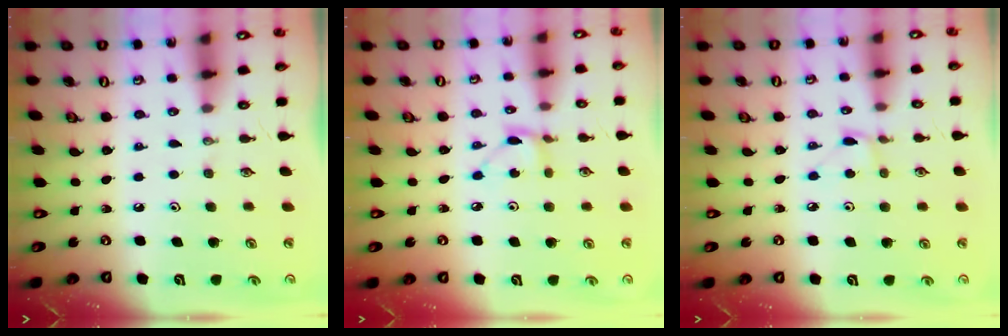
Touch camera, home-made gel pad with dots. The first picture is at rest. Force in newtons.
{"total": 2.8, "press": 2.8, "slide": 0.2}
{"total": 3.1, "press": 3.0, "slide": 0.4}